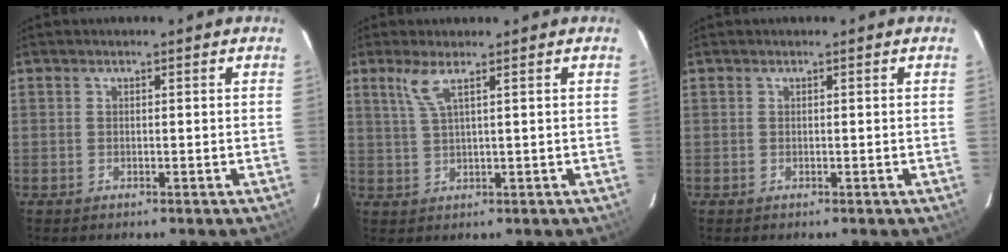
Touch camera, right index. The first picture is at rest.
{"total": 3.4, "force": [1.9, -0.2, 2.9], "torque": [-0.062, -0.002, 0.045]}
{"total": 0.0}